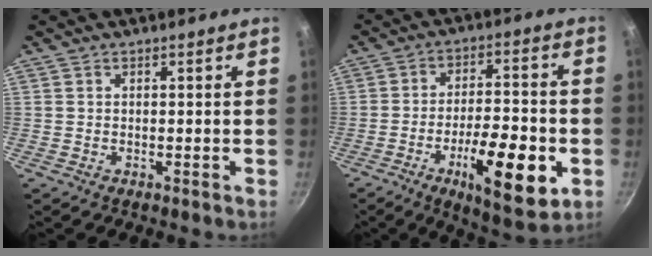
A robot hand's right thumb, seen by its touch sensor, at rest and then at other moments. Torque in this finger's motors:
{"motor_torque": [0.35, 0.28, 1.44, -0.58, 0.13]}